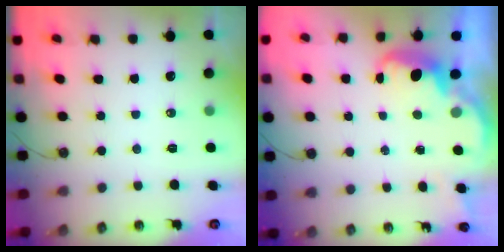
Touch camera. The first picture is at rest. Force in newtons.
{"total": 2.7, "press": 2.6, "slide": 0.6}